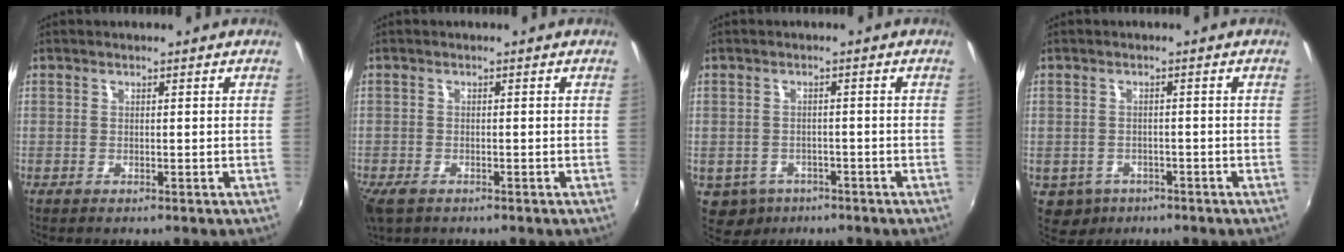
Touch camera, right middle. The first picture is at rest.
{"total": 4.0, "force": [-2.6, 2.1, 2.1], "torque": [-0.053, -0.017, -0.049]}
{"total": 6.2, "force": [-3.2, 4.9, 2.1], "torque": [-0.055, -0.011, -0.040]}
{"total": 5.0, "force": [-2.3, 4.1, 1.6], "torque": [-0.042, -0.006, -0.027]}